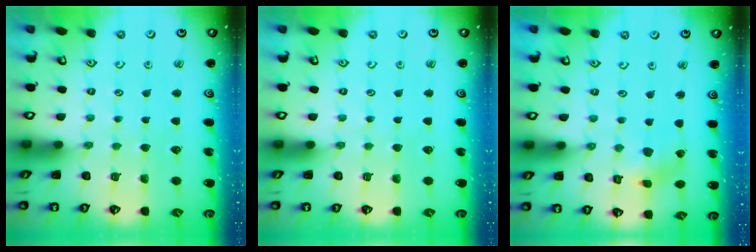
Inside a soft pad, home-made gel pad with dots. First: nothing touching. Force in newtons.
{"total": 0.0}
{"total": 2.5, "press": 2.5, "slide": 0.4}